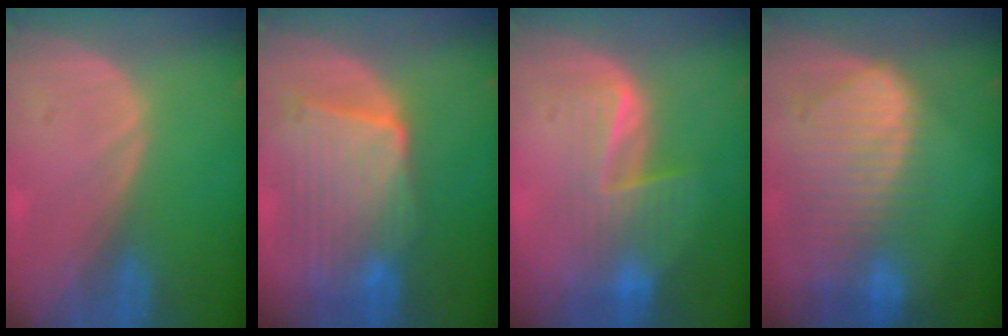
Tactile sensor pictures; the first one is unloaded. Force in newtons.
{"total": 9.8, "press": 8.8, "slide": 4.3}
{"total": 6.8, "press": 6.4, "slide": 2.3}
{"total": 10.6, "press": 9.1, "slide": 5.4}